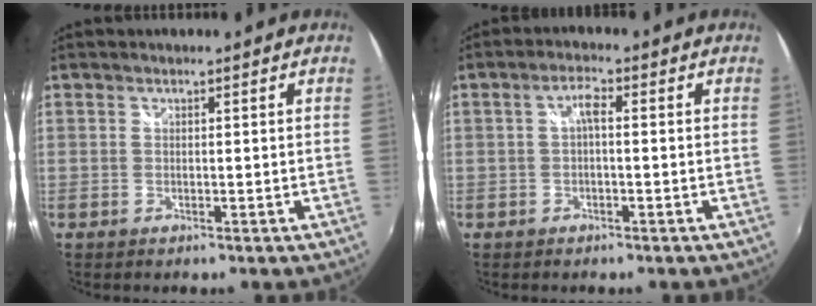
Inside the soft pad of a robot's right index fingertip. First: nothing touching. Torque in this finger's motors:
{"motor_torque": [0.40, -0.03, 0.22, 0.06]}